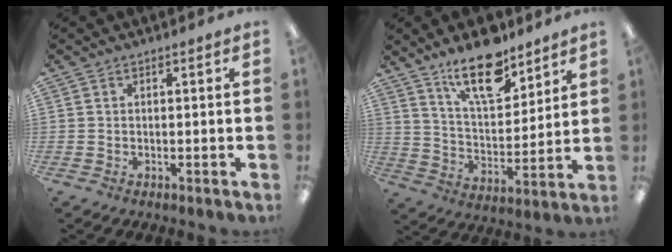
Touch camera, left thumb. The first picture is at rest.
{"total": 16.3, "force": [12.2, 6.1, 9.1], "torque": [-0.151, -0.067, 0.209]}